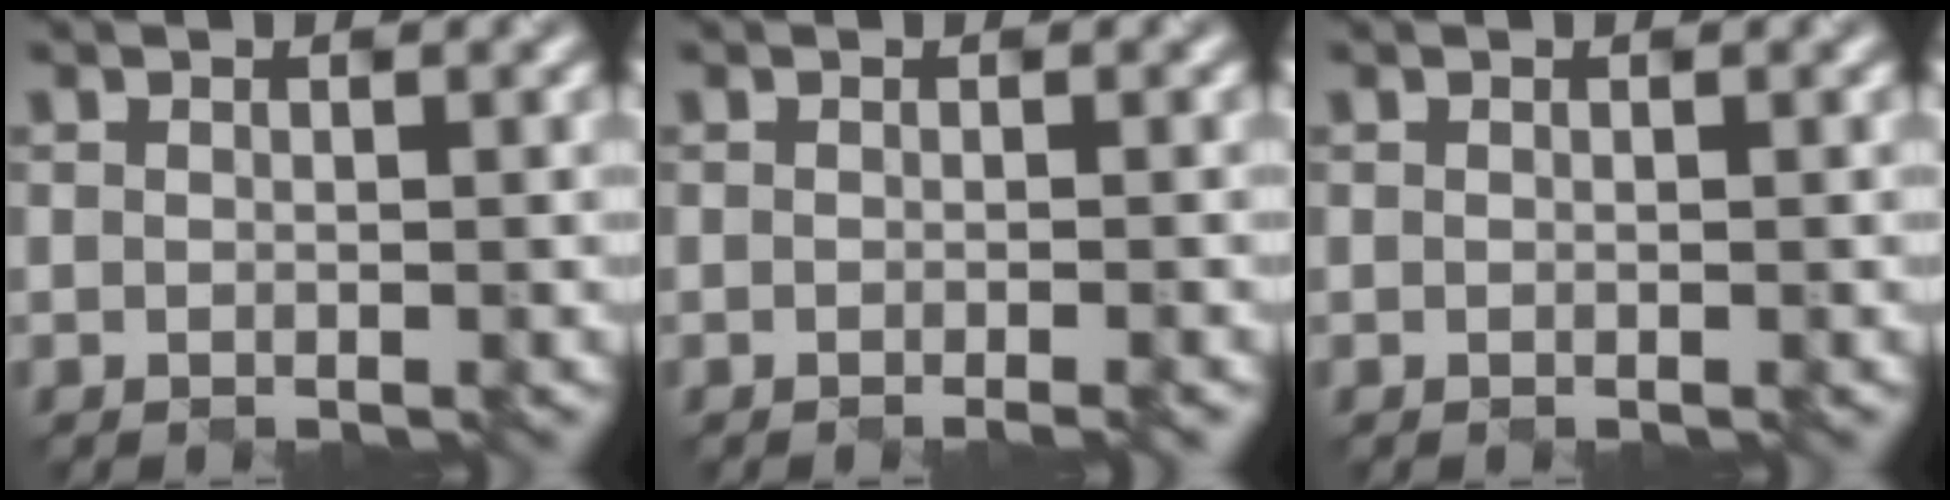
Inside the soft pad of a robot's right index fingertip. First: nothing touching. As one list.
[{"total": 1.2, "force": [-0.5, 0.4, 1.0], "torque": [-0.006, 0.001, -0.009]}, {"total": 0.0}]